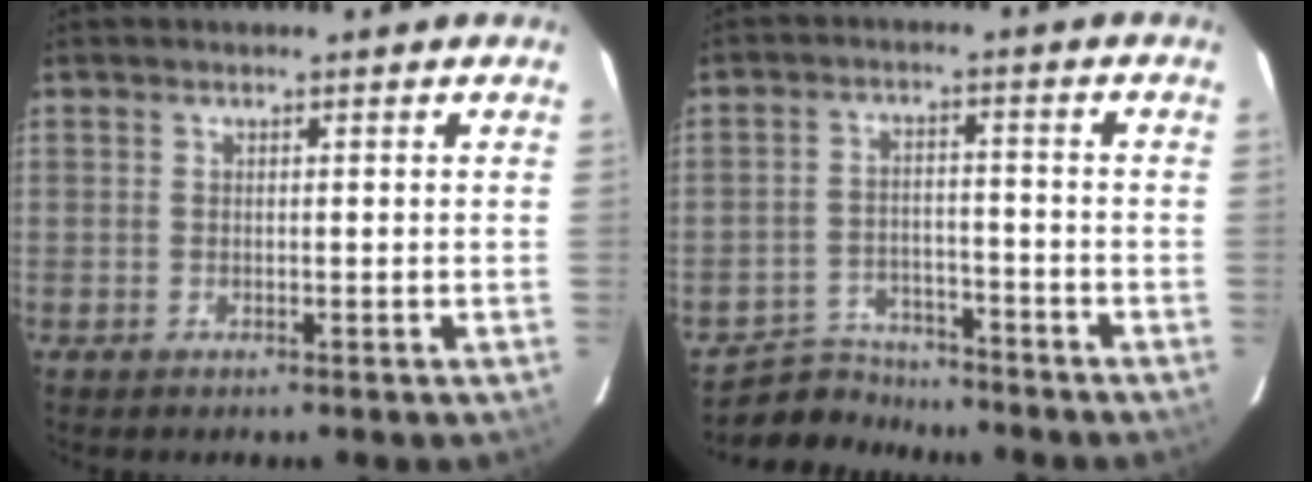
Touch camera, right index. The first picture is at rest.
{"total": 7.7, "force": [-7.1, 2.9, 0.1], "torque": [-0.027, 0.014, -0.117]}